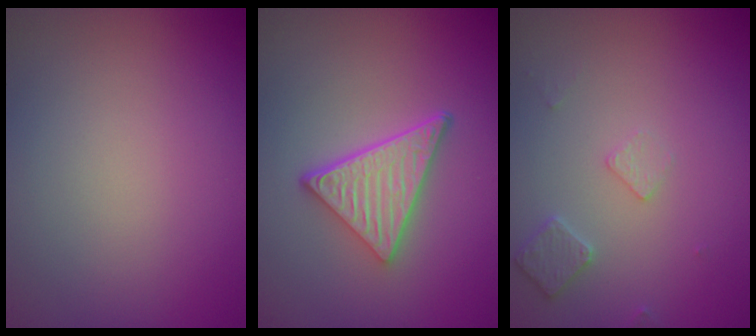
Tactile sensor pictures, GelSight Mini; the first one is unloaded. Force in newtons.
{"total": 4.9, "press": 3.7, "slide": 3.2}
{"total": 1.8, "press": 1.8, "slide": 0.3}